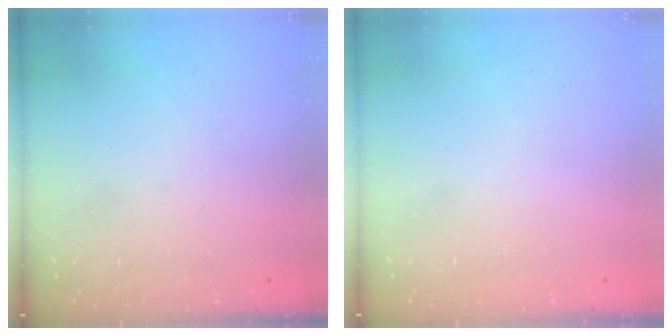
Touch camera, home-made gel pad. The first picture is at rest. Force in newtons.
{"total": 1.6, "press": 1.6, "slide": 0.1}